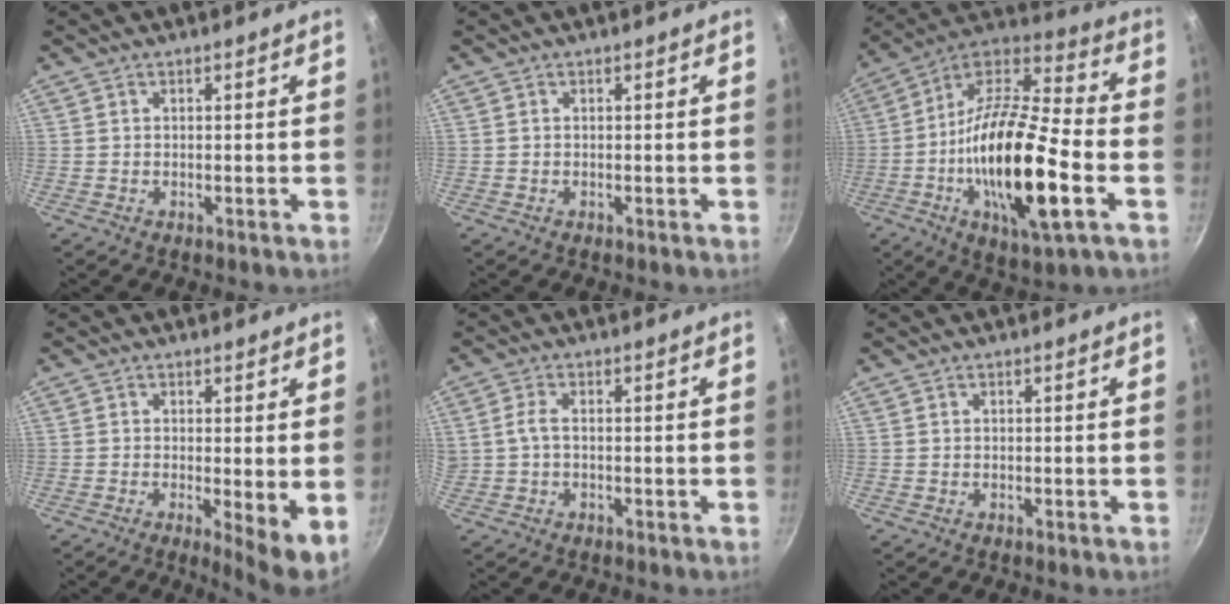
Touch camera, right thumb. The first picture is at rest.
{"total": 0.0}
{"total": 25.5, "force": [-6.2, 8.1, 23.4], "torque": [-0.419, 0.019, -0.124]}
{"total": 5.9, "force": [-0.3, 1.2, 5.7], "torque": [-0.081, -0.018, -0.004]}
{"total": 2.5, "force": [-0.2, 1.3, 2.2], "torque": [-0.052, 0.009, -0.005]}
{"total": 0.0}